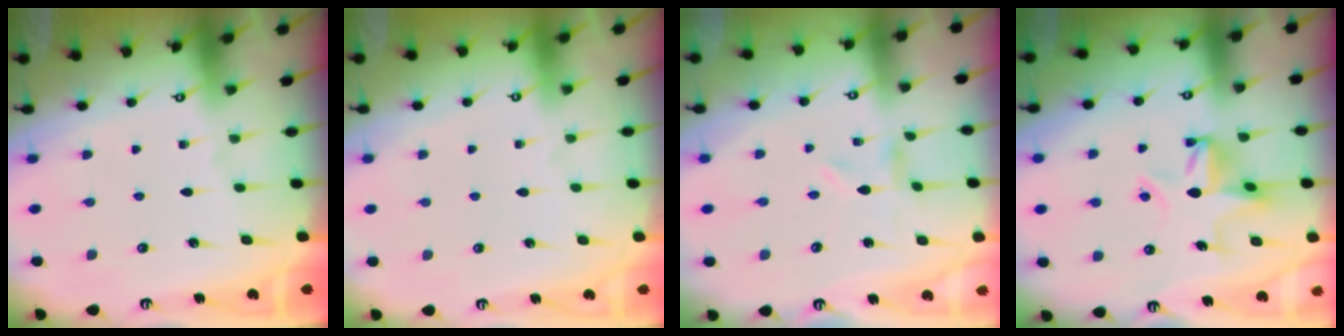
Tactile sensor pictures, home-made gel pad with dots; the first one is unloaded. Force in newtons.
{"total": 1.8, "press": 1.8, "slide": 0.2}
{"total": 0.0}
{"total": 7.7, "press": 7.7, "slide": 1.1}